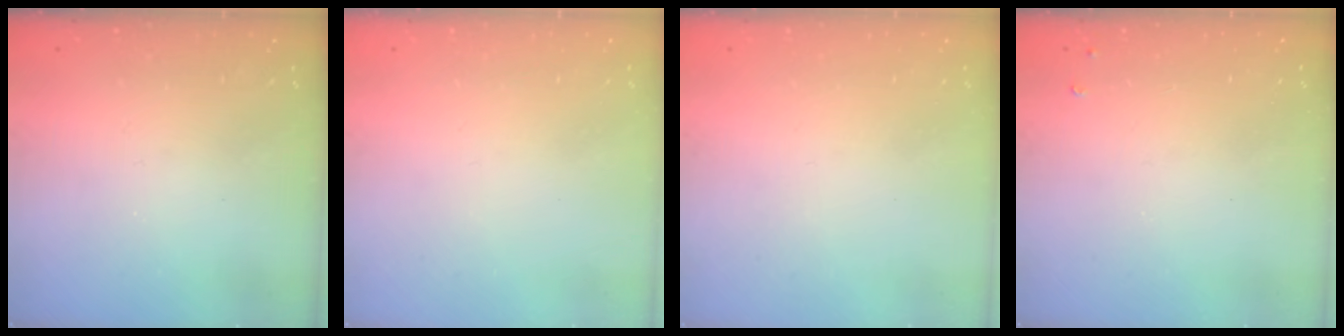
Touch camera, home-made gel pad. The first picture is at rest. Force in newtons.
{"total": 0.0}
{"total": 0.0}
{"total": 3.8, "press": 3.8, "slide": 0.6}